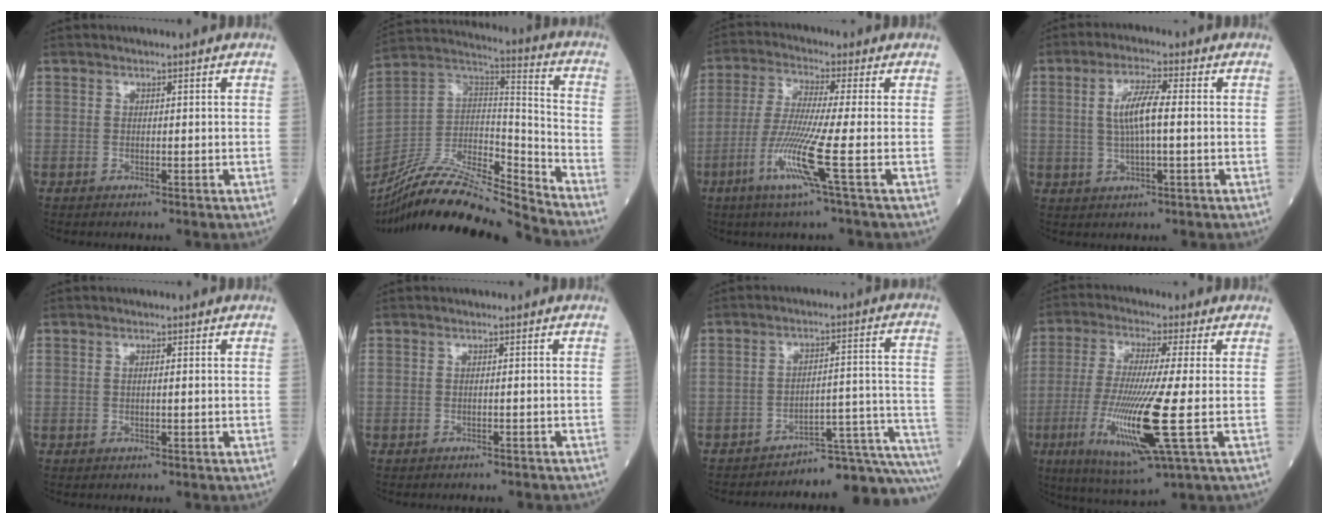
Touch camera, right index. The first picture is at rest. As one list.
[{"total": 21.7, "force": [-19.7, 1.1, 8.9], "torque": [-0.193, 0.009, -0.354]}, {"total": 9.4, "force": [-3.6, -1.7, 8.6], "torque": [-0.174, -0.025, -0.079]}, {"total": 6.1, "force": [0.5, 0.8, 6.0], "torque": [-0.123, 0.005, 0.009]}, {"total": 0.7, "force": [0.1, 0.0, 0.7], "torque": [-0.018, 0.000, 0.001]}, {"total": 3.6, "force": [-3.2, 1.0, 1.2], "torque": [-0.021, -0.004, -0.035]}, {"total": 15.6, "force": [-15.0, 0.5, 4.2], "torque": [0.008, 0.051, -0.189]}, {"total": 14.8, "force": [-3.6, 0.0, 14.4], "torque": [-0.300, -0.033, -0.068]}]